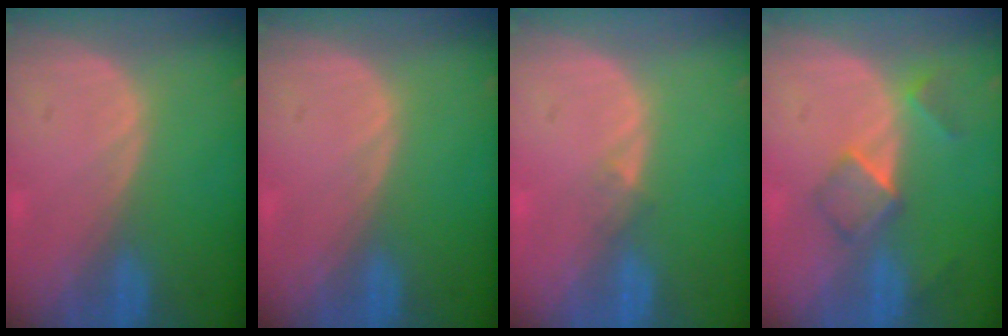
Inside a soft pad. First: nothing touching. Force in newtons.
{"total": 0.0}
{"total": 1.2, "press": 0.9, "slide": 0.9}
{"total": 5.2, "press": 4.5, "slide": 2.7}